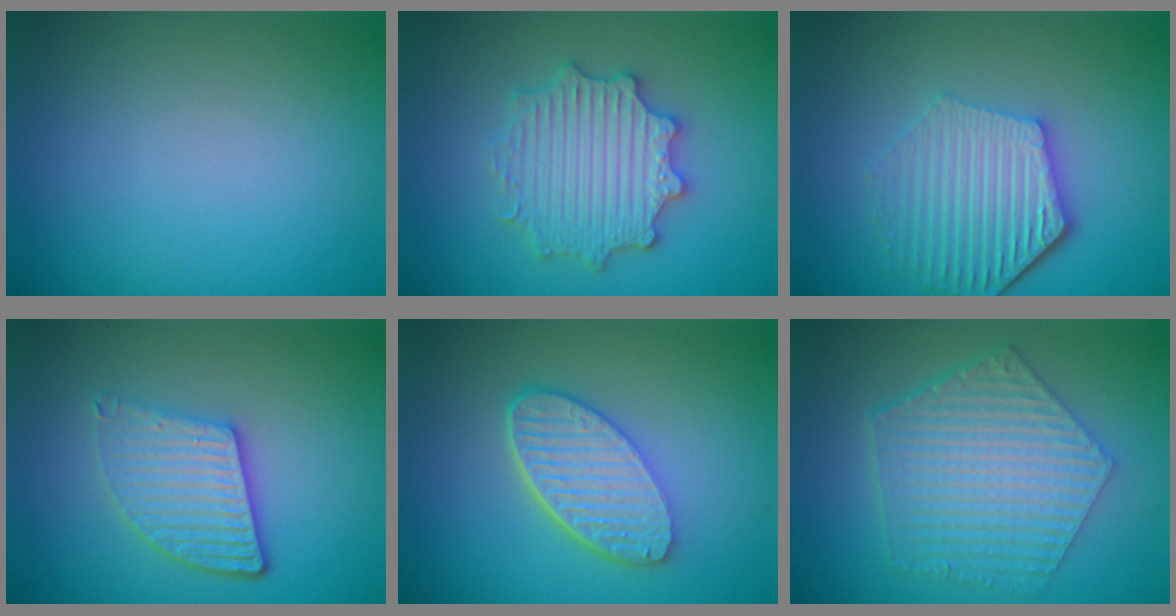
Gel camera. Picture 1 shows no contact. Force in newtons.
{"total": 5.5, "press": 5.4, "slide": 1.0}
{"total": 5.9, "press": 4.4, "slide": 3.9}
{"total": 4.5, "press": 3.5, "slide": 2.9}
{"total": 6.0, "press": 4.4, "slide": 4.1}
{"total": 6.6, "press": 5.0, "slide": 4.4}